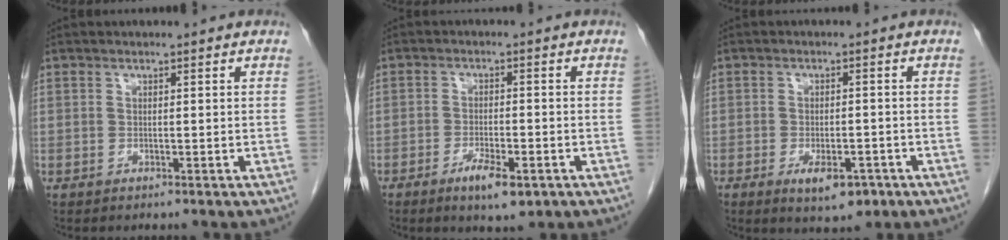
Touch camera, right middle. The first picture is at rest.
{"total": 5.3, "force": [-2.9, 1.5, 4.1], "torque": [-0.072, -0.005, -0.041]}
{"total": 5.6, "force": [-2.9, 2.3, 4.1], "torque": [-0.063, -0.003, -0.035]}